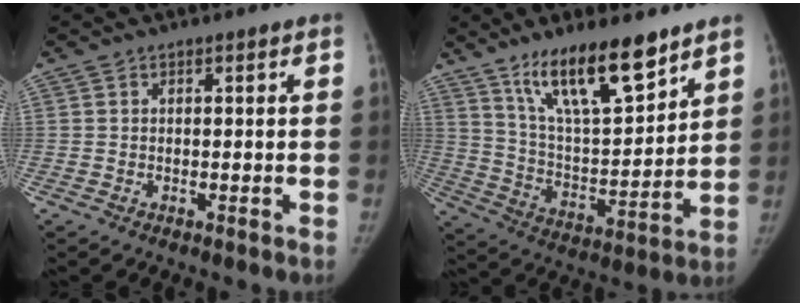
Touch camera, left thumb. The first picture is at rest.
{"total": 17.9, "force": [12.3, 4.9, 12.0], "torque": [-0.176, -0.071, 0.227]}